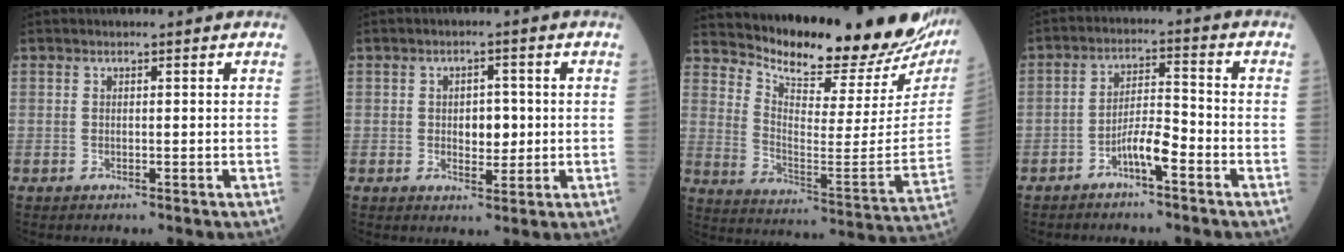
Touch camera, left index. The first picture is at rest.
{"total": 3.6, "force": [-0.1, 2.1, 2.9], "torque": [-0.037, 0.001, 0.000]}
{"total": 24.2, "force": [22.4, 3.8, 8.5], "torque": [-0.140, -0.106, 0.298]}
{"total": 5.1, "force": [-3.2, 0.7, 3.9], "torque": [-0.073, 0.006, -0.061]}